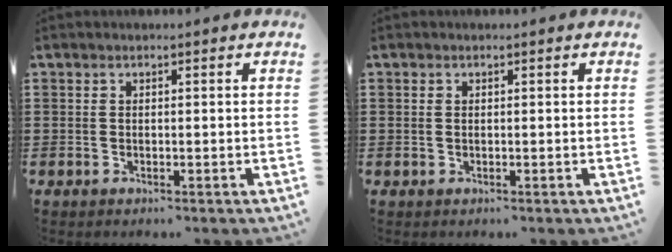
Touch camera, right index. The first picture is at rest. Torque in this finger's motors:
{"motor_torque": [-0.28, 0.98, -0.03, -0.01]}